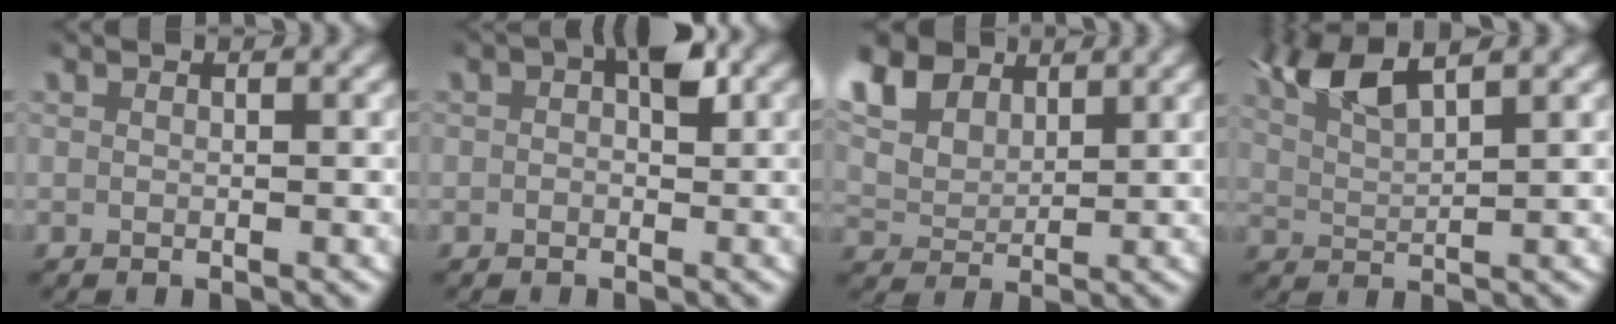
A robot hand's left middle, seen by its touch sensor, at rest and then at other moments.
{"total": 2.7, "force": [0.8, 1.2, 2.3], "torque": [-0.030, 0.006, 0.010]}
{"total": 8.9, "force": [4.4, 6.4, 4.5], "torque": [-0.107, 0.009, 0.068]}
{"total": 5.0, "force": [3.2, 1.9, 3.4], "torque": [-0.084, -0.001, 0.055]}